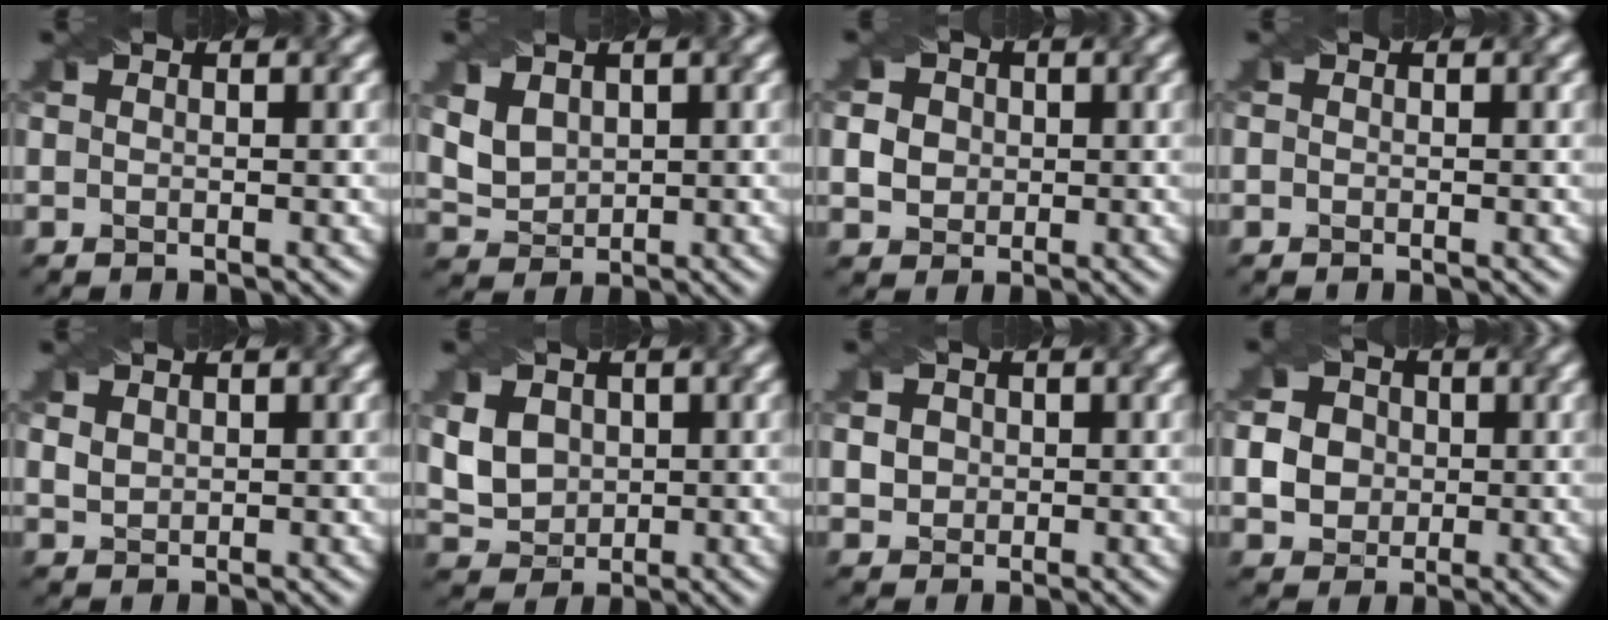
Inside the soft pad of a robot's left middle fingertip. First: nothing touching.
{"total": 3.2, "force": [1.5, 2.3, 1.5], "torque": [-0.054, 0.003, 0.051]}
{"total": 5.6, "force": [1.7, 4.8, 2.3], "torque": [-0.044, 0.031, 0.020]}
{"total": 0.0}
{"total": 2.2, "force": [1.3, 1.5, 0.9], "torque": [-0.034, 0.007, 0.034]}
{"total": 4.8, "force": [1.2, 4.0, 2.4], "torque": [-0.071, 0.013, 0.029]}
{"total": 3.7, "force": [1.3, 3.0, 1.6], "torque": [-0.034, 0.021, 0.018]}
{"total": 6.1, "force": [0.5, 5.6, 2.4], "torque": [-0.054, 0.030, 0.006]}